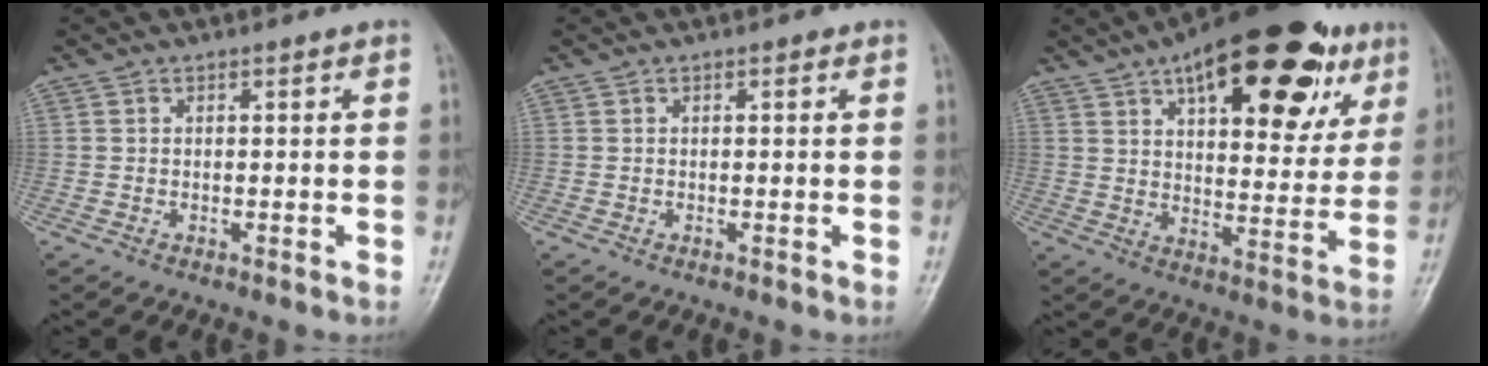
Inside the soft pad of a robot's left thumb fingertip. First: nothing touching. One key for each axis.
{"total": 0.0}
{"total": 27.0, "fx": 13.8, "fy": 11.6, "fz": 20.1, "tx": -0.258, "ty": -0.011, "tz": 0.200}